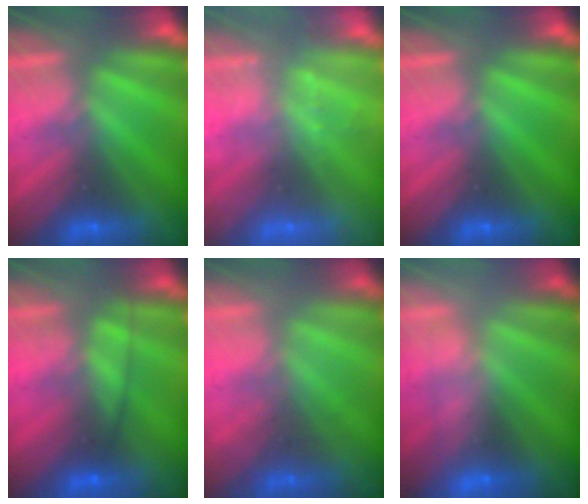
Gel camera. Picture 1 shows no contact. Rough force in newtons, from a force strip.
{"total": 2.4}
{"total": 0.0}
{"total": 2.4}
{"total": 1.6}
{"total": 2.4}